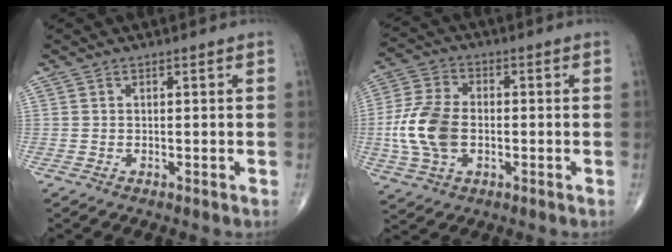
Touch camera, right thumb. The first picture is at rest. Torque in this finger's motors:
{"motor_torque": [0.75, 1.77, 1.07, -0.39, 0.15]}